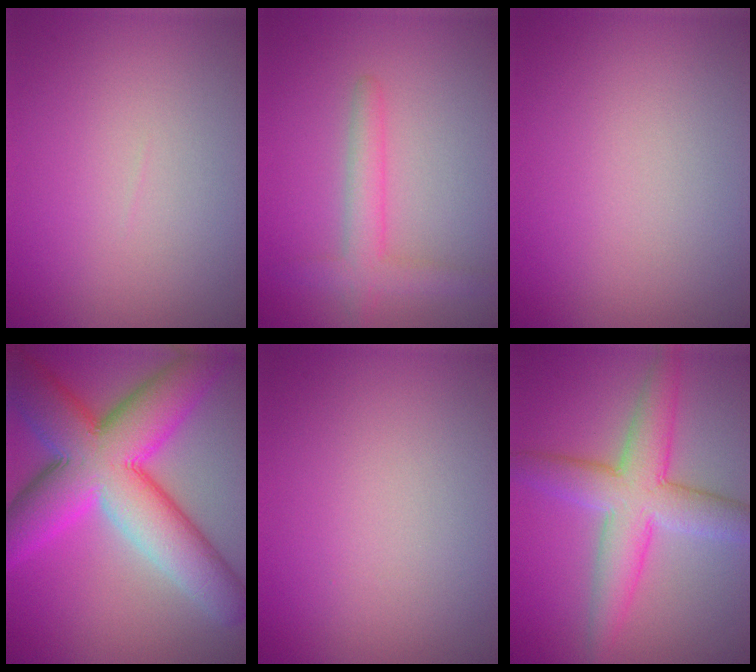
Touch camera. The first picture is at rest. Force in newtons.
{"total": 2.8, "press": 2.8, "slide": 0.2}
{"total": 0.0}
{"total": 13.3, "press": 13.3, "slide": 0.5}
{"total": 0.0}
{"total": 6.6, "press": 6.6, "slide": 0.3}